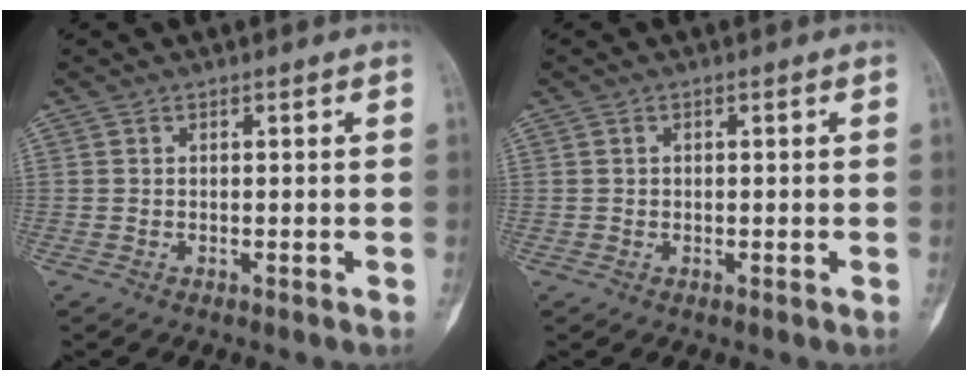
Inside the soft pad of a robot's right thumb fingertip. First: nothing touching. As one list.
[{"total": 0.7, "force": [0.0, 0.7, 0.1], "torque": [0.005, 0.005, -0.001]}]